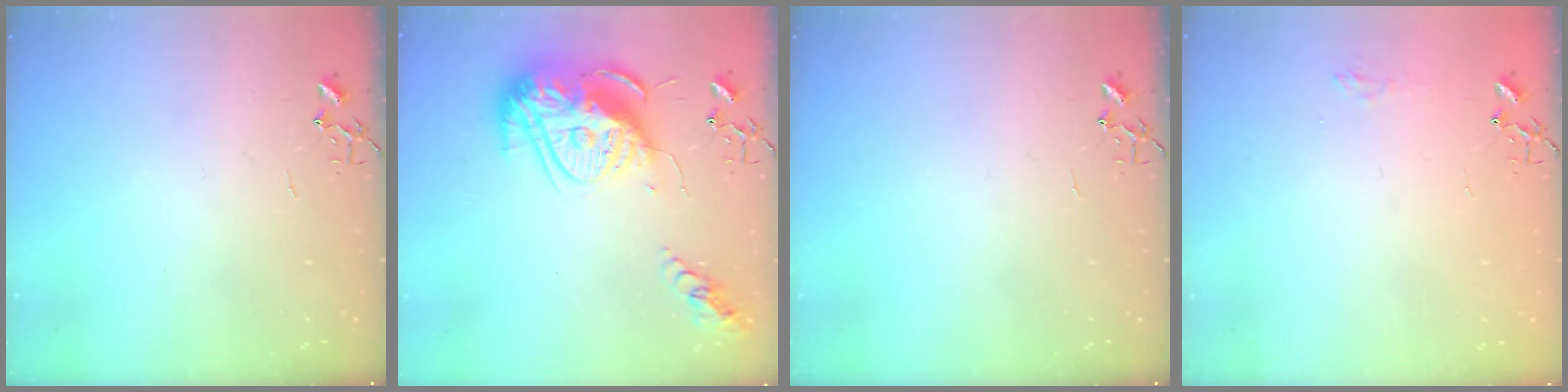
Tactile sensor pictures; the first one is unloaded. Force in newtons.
{"total": 21.7, "press": 21.6, "slide": 2.0}
{"total": 0.0}
{"total": 7.3, "press": 7.3, "slide": 0.6}